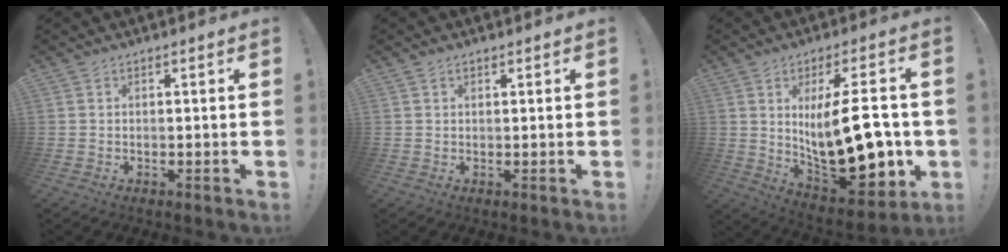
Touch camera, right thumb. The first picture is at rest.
{"total": 0.9, "force": [0.7, 0.4, 0.3], "torque": [0.002, -0.002, 0.012]}
{"total": 22.6, "force": [0.8, 8.9, 20.8], "torque": [-0.325, -0.022, 0.019]}